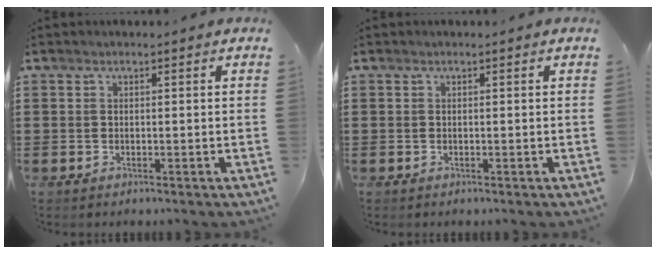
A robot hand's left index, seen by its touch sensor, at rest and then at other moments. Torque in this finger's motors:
{"motor_torque": [0.00, 0.00, 0.00, 0.00]}